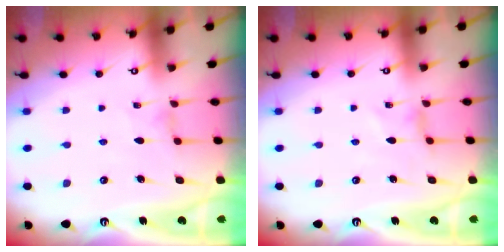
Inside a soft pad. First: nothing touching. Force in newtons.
{"total": 1.5, "press": 1.5, "slide": 0.3}